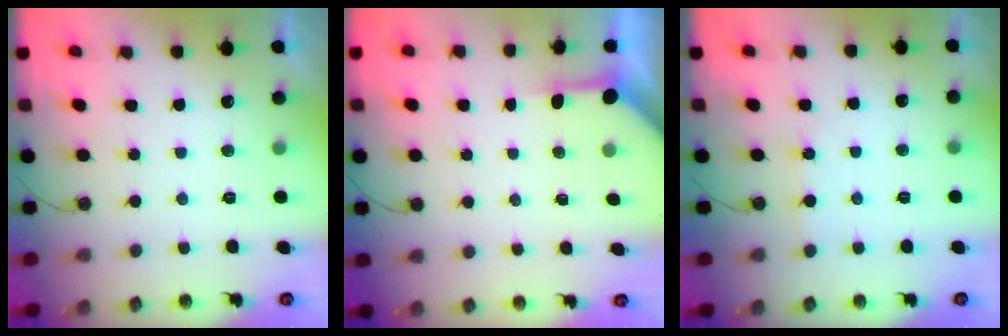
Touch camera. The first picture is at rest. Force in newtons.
{"total": 3.3, "press": 3.3, "slide": 0.3}
{"total": 3.1, "press": 3.1, "slide": 0.4}